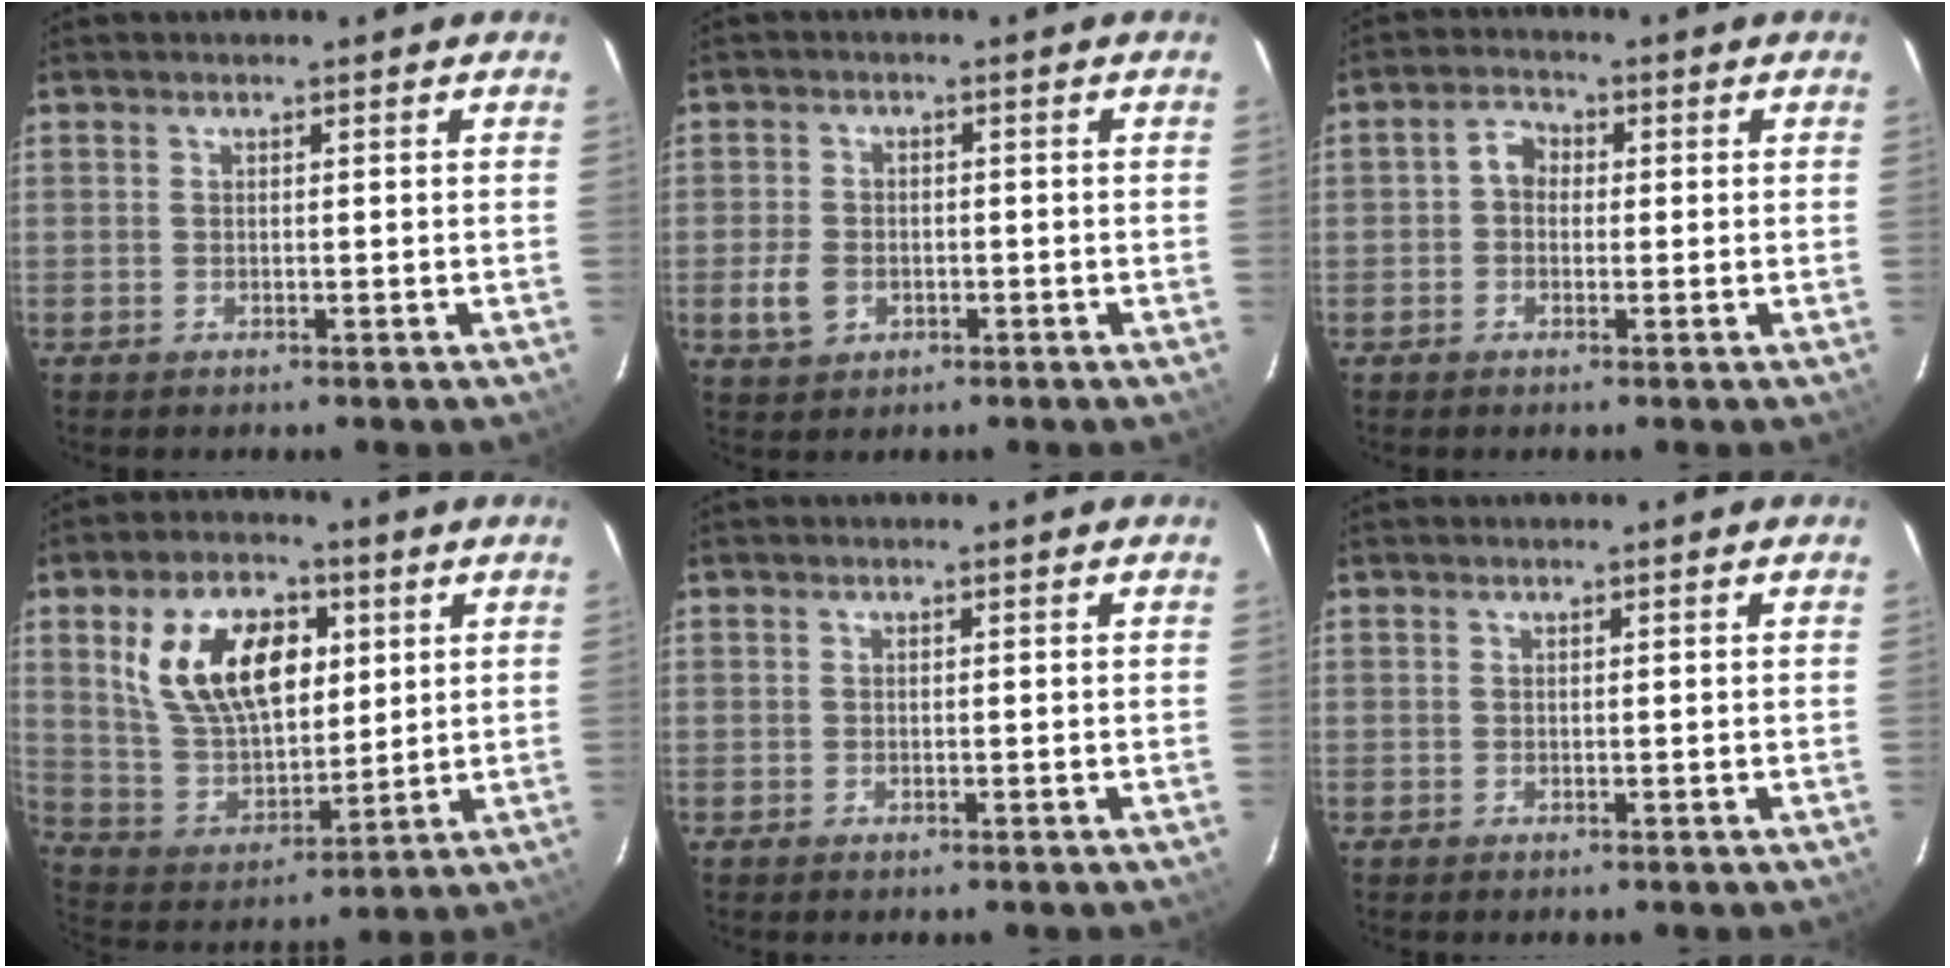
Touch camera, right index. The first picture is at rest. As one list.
[{"total": 4.9, "force": [-1.5, 3.9, 2.7], "torque": [-0.065, 0.003, -0.022]}, {"total": 3.2, "force": [-0.2, 2.7, 1.7], "torque": [-0.031, 0.014, -0.009]}, {"total": 17.5, "force": [5.7, 10.3, 12.9], "torque": [-0.240, 0.016, 0.115]}, {"total": 0.5, "force": [-0.2, 0.5, -0.1], "torque": [0.002, 0.000, -0.004]}, {"total": 0.0}]